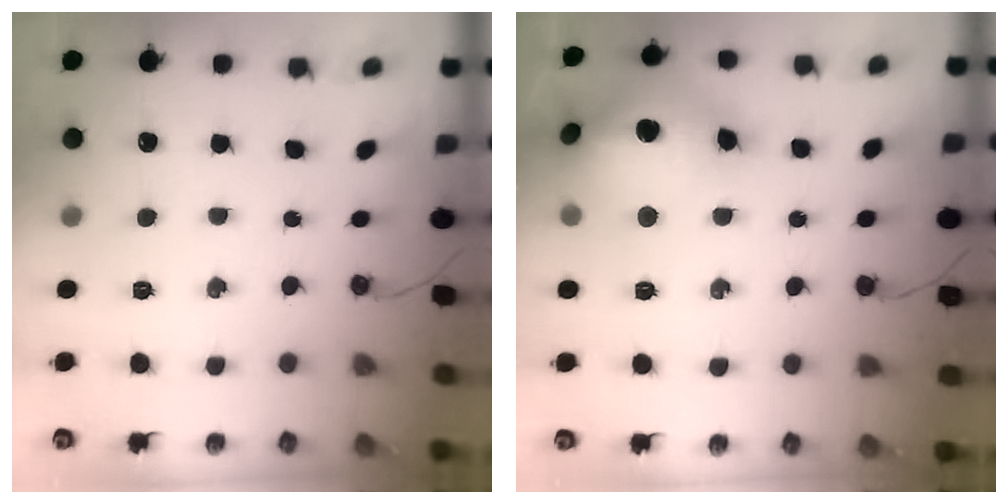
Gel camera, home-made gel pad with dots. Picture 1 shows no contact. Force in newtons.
{"total": 20.3, "press": 20.2, "slide": 2.1}